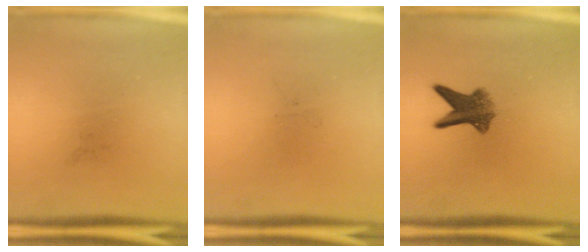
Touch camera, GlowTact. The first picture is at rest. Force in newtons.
{"total": 0.0}
{"total": 6.5}